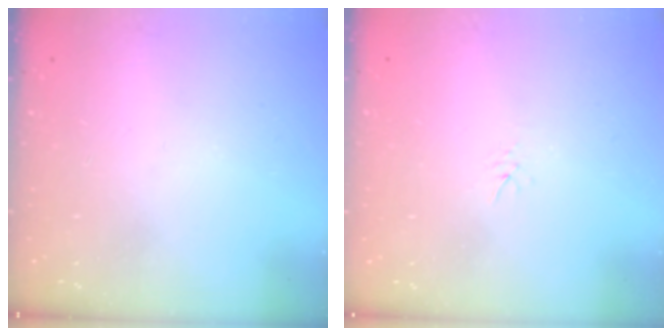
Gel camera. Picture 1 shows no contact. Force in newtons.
{"total": 3.2, "press": 3.2, "slide": 0.5}